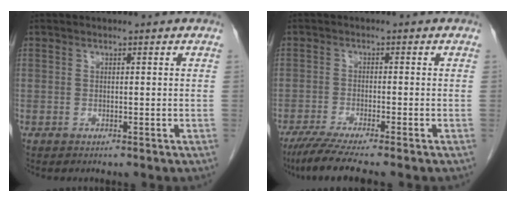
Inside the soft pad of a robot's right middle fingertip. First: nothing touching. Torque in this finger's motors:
{"motor_torque": [0.49, -0.23, 0.08, 0.04]}